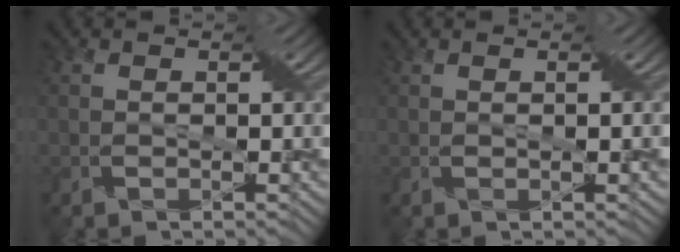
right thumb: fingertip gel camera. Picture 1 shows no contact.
{"total": 0.9, "force": [0.4, -0.4, 0.7], "torque": [-0.020, -0.006, 0.015]}